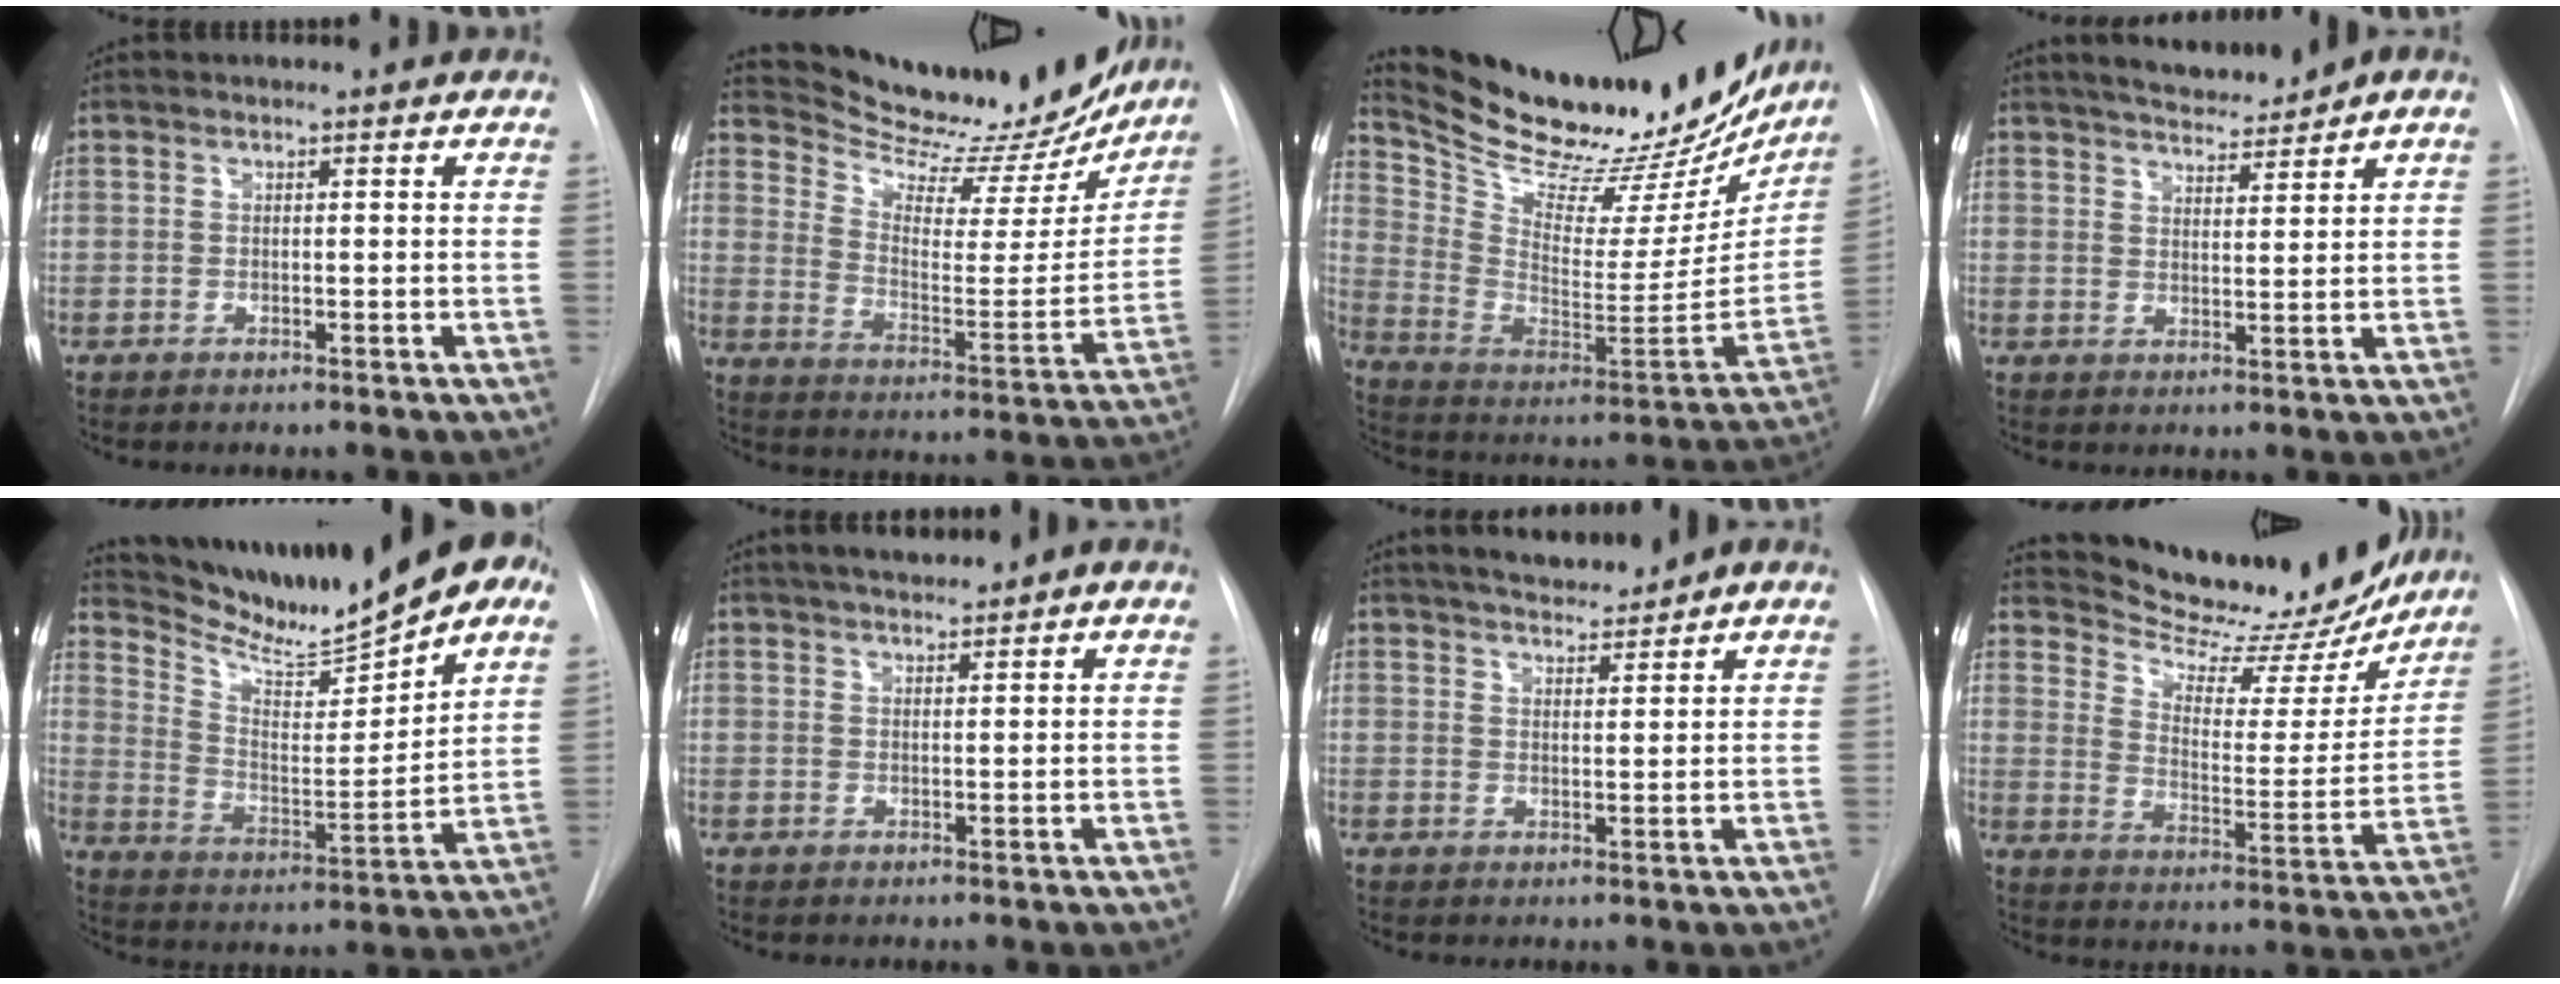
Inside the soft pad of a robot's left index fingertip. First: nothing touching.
{"total": 22.9, "force": [21.2, 5.3, 6.7], "torque": [-0.097, -0.046, 0.288]}
{"total": 31.0, "force": [26.9, 9.4, 12.2], "torque": [-0.204, -0.056, 0.380]}
{"total": 5.8, "force": [5.5, 0.3, 2.1], "torque": [-0.034, 0.001, 0.092]}
{"total": 18.4, "force": [15.2, 1.5, 10.2], "torque": [-0.166, -0.005, 0.244]}
{"total": 3.3, "force": [2.5, 0.6, 2.1], "torque": [-0.038, 0.008, 0.043]}
{"total": 5.0, "force": [4.5, 0.5, 2.2], "torque": [-0.035, 0.006, 0.077]}
{"total": 20.0, "force": [18.8, 4.5, 5.0], "torque": [-0.072, -0.040, 0.256]}